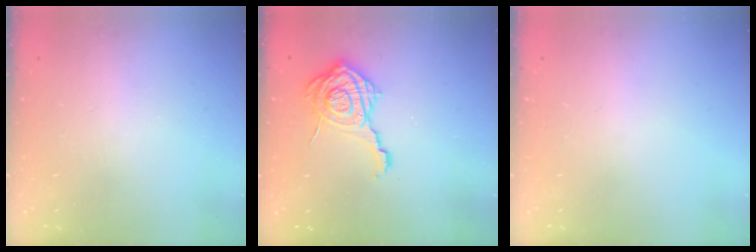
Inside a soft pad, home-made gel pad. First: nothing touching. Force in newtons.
{"total": 14.4, "press": 14.4, "slide": 0.9}
{"total": 0.0}